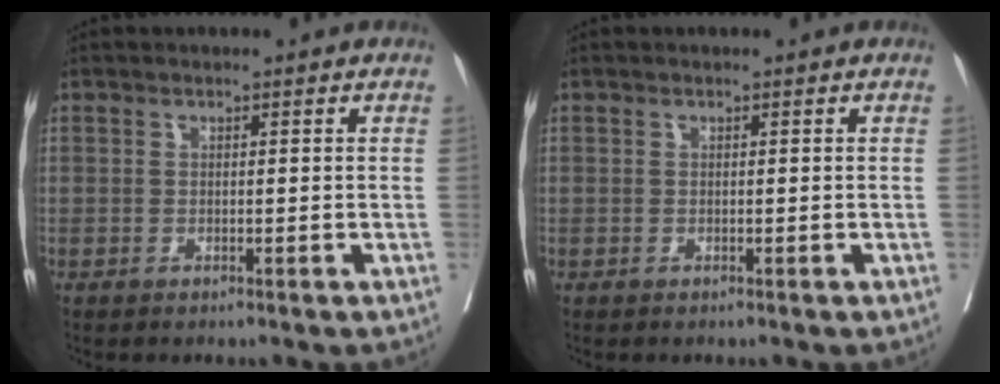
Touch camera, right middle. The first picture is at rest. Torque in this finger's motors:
{"motor_torque": [0.12, 0.01, 0.05, 0.01]}